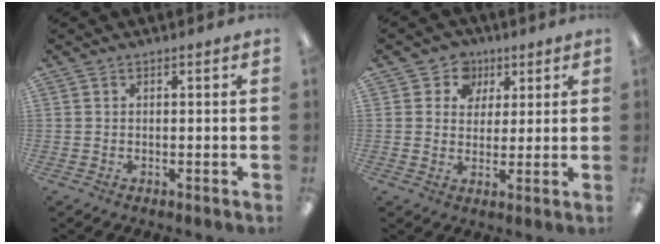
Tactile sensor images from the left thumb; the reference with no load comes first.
{"total": 6.5, "force": [3.1, 5.7, 0.8], "torque": [-0.014, -0.019, 0.052]}